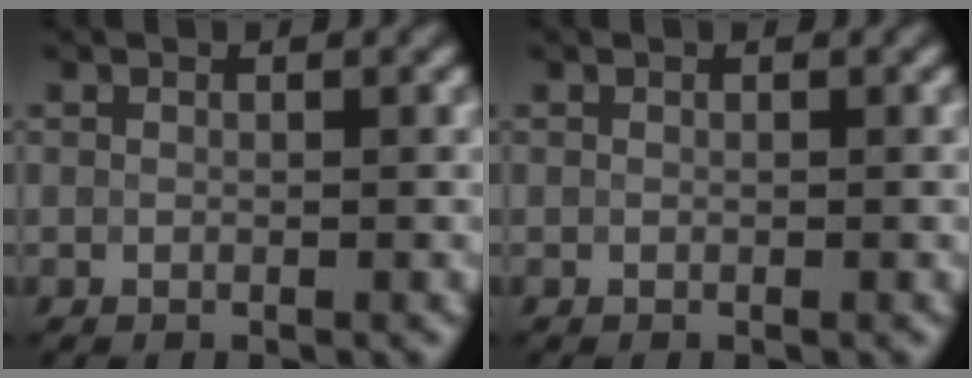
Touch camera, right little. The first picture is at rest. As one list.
[{"total": 0.0}]